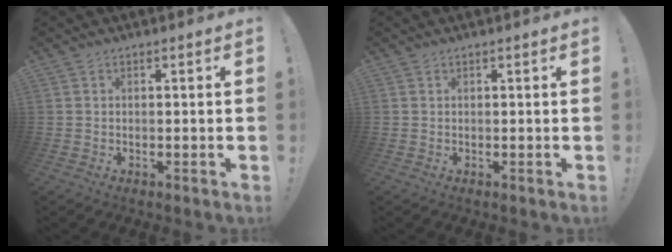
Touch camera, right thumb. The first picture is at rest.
{"total": 0.0}